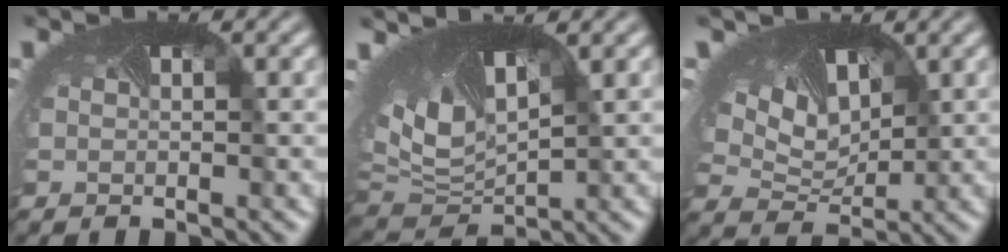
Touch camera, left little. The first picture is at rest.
{"total": 10.2, "force": [3.2, 5.7, 7.8], "torque": [-0.187, 0.000, 0.070]}
{"total": 8.4, "force": [5.3, 4.6, 4.7], "torque": [-0.116, 0.018, 0.091]}